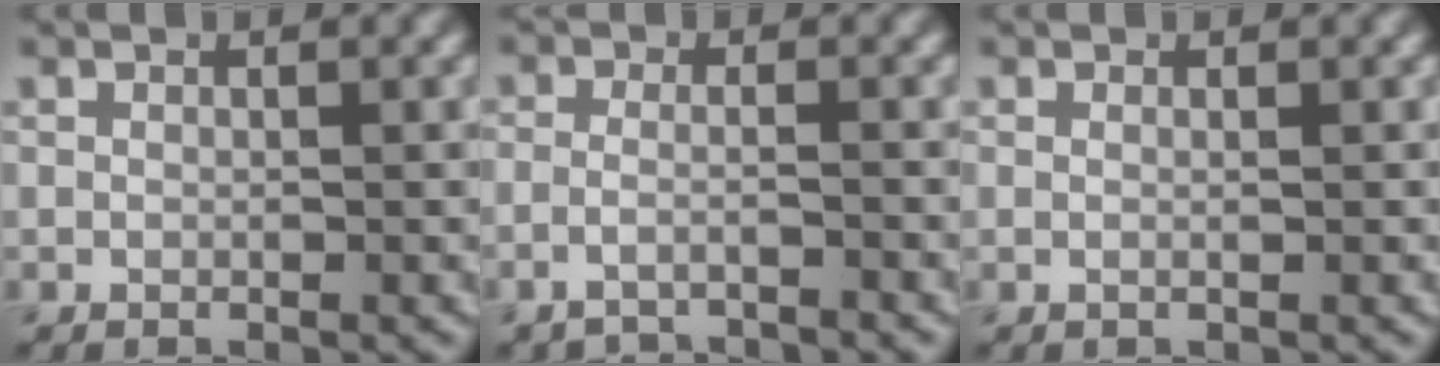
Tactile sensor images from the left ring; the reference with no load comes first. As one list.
[{"total": 2.9, "force": [-2.5, 0.6, 1.2], "torque": [-0.025, -0.018, -0.051]}, {"total": 0.6, "force": [0.2, 0.2, 0.6], "torque": [-0.009, -0.004, -0.005]}]